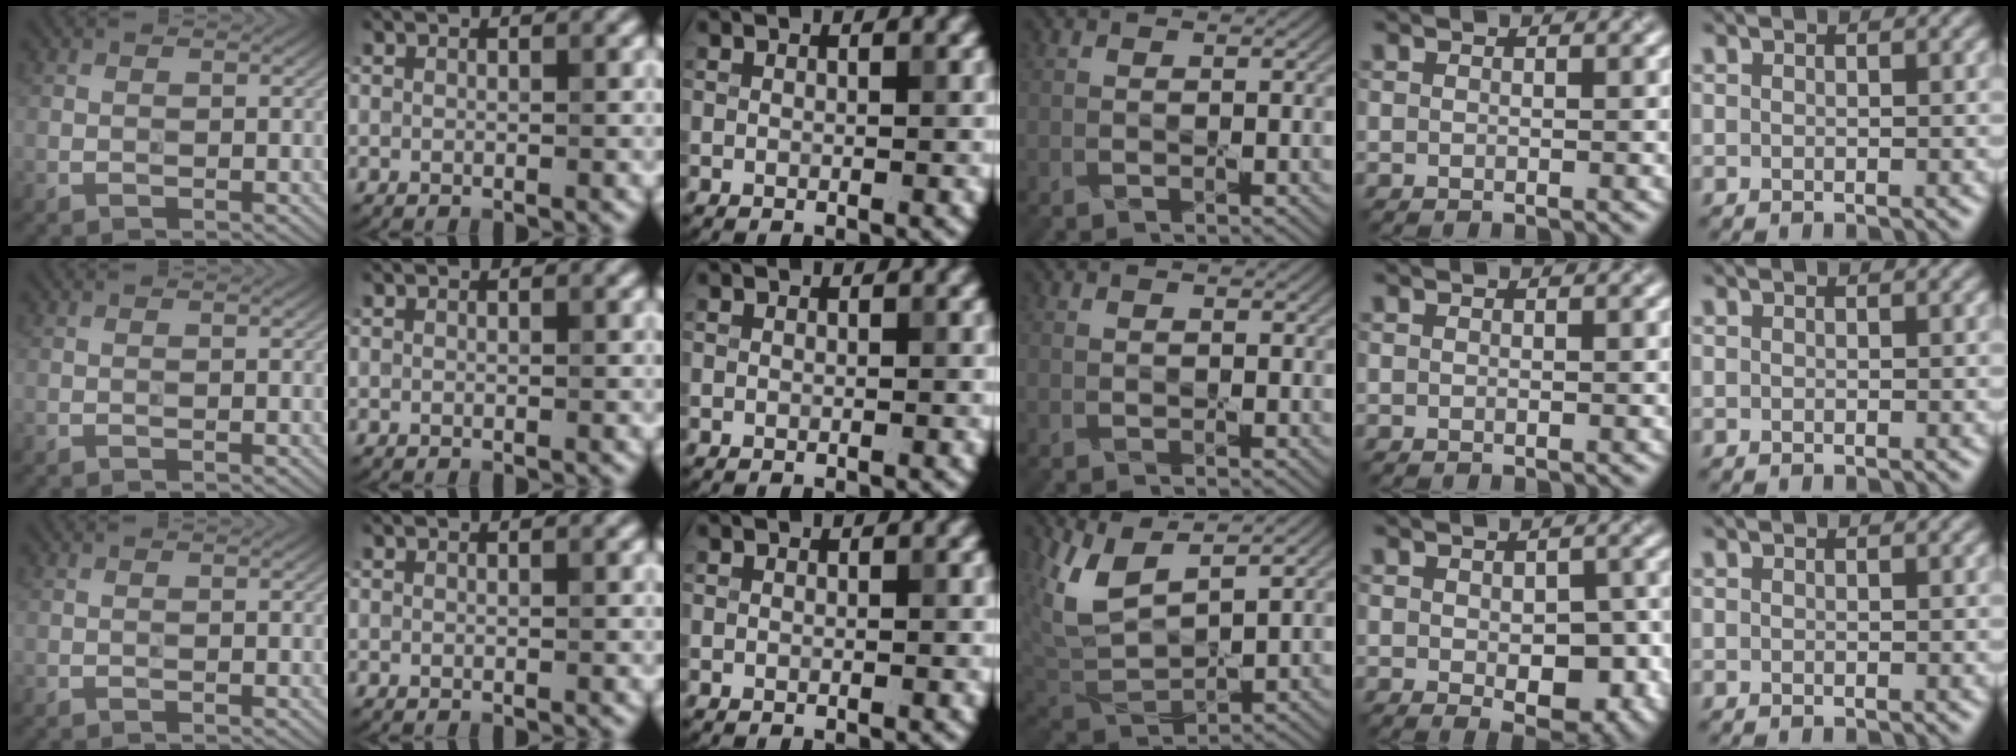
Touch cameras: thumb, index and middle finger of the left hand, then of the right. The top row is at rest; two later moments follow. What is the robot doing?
{"motion": "peel", "object": "lint roller sheet"}